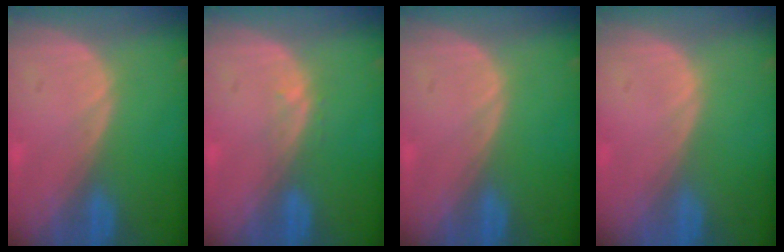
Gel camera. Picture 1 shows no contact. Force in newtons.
{"total": 1.0, "press": 1.0, "slide": 0.2}
{"total": 0.0}
{"total": 0.0}